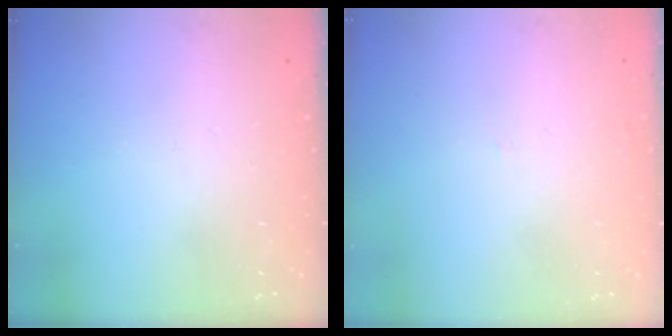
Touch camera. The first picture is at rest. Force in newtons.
{"total": 0.9, "press": 0.9, "slide": 0.1}